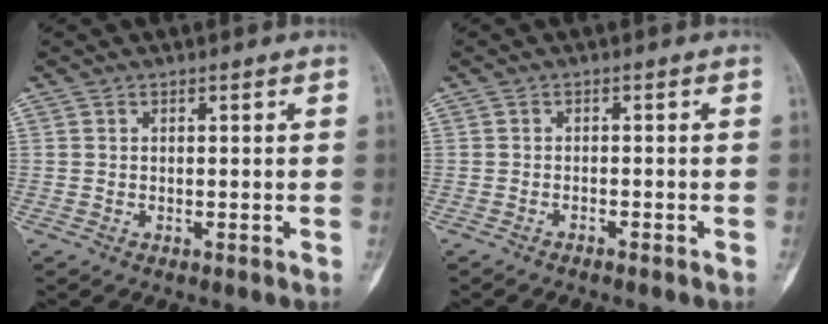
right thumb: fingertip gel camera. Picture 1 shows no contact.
{"total": 0.9, "force": [-0.8, 0.1, 0.4], "torque": [-0.012, 0.010, -0.011]}